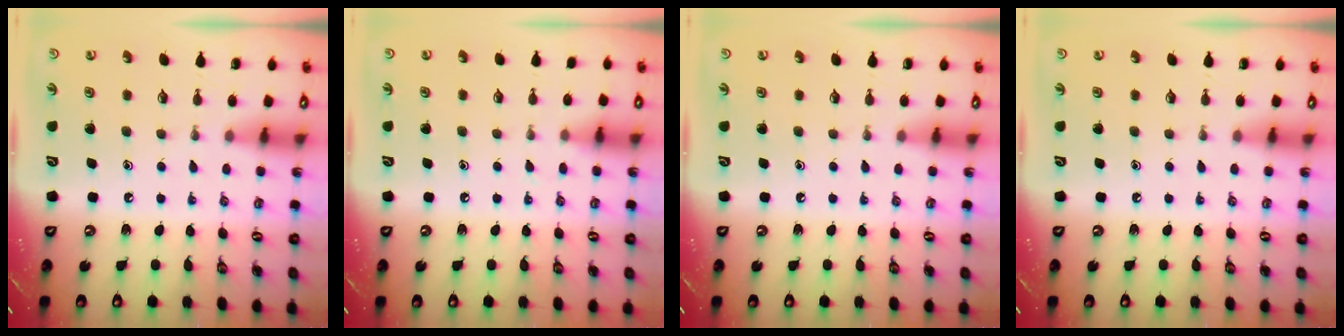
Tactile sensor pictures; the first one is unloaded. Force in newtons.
{"total": 4.9, "press": 4.9, "slide": 0.7}
{"total": 0.0}
{"total": 0.0}